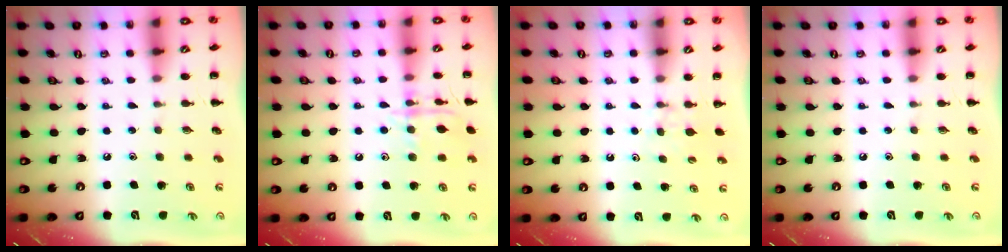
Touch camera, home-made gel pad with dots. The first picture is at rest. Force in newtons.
{"total": 11.3, "press": 11.3, "slide": 0.6}
{"total": 4.3, "press": 4.1, "slide": 1.4}
{"total": 0.0}